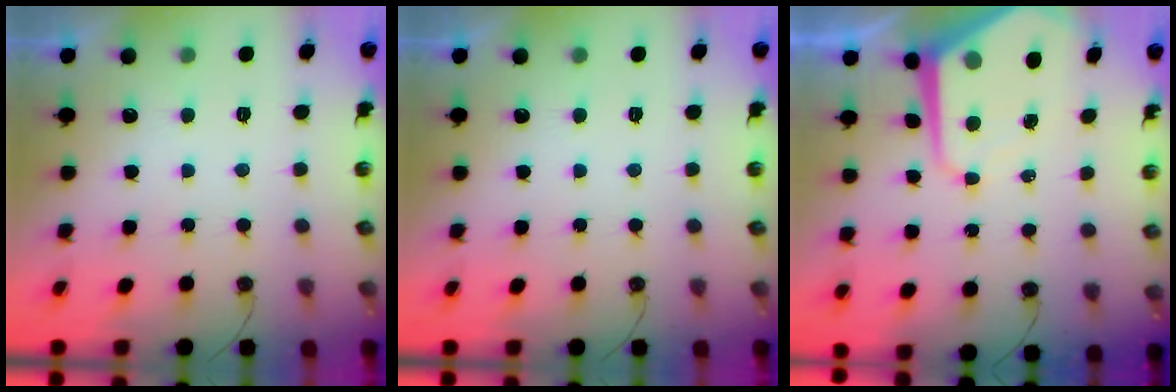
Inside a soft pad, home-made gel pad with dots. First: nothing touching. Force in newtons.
{"total": 0.0}
{"total": 10.2, "press": 10.2, "slide": 1.0}